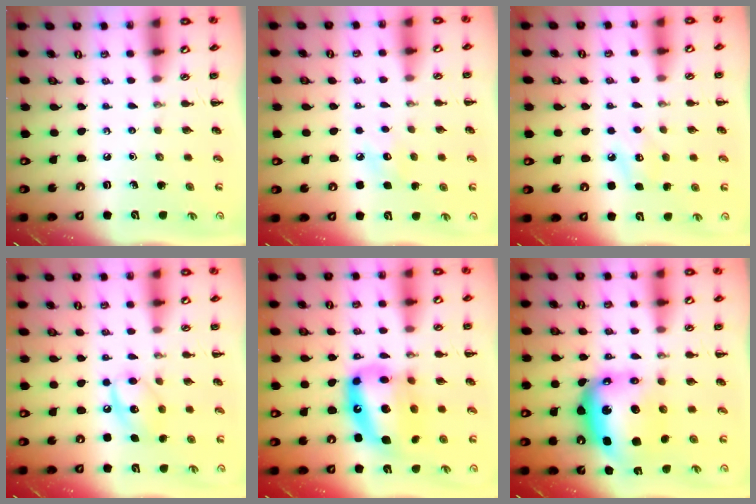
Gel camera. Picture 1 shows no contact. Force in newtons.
{"total": 6.4, "press": 6.1, "slide": 1.8}
{"total": 8.2, "press": 8.0, "slide": 1.8}
{"total": 10.4, "press": 10.4, "slide": 1.2}
{"total": 16.8, "press": 16.3, "slide": 4.2}
{"total": 10.2, "press": 9.8, "slide": 3.0}